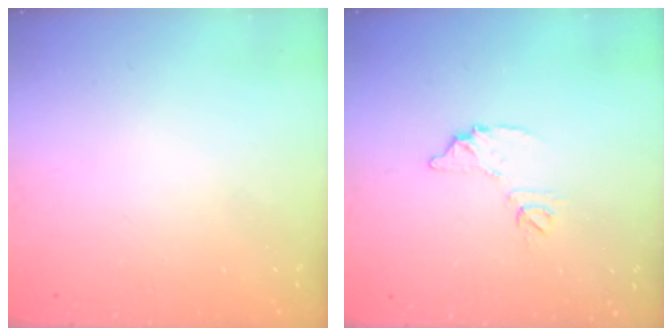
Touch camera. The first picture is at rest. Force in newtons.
{"total": 8.7, "press": 8.7, "slide": 0.5}